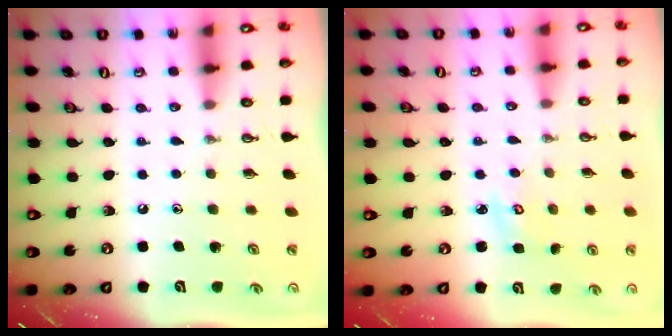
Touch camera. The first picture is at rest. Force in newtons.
{"total": 3.4, "press": 3.4, "slide": 0.4}